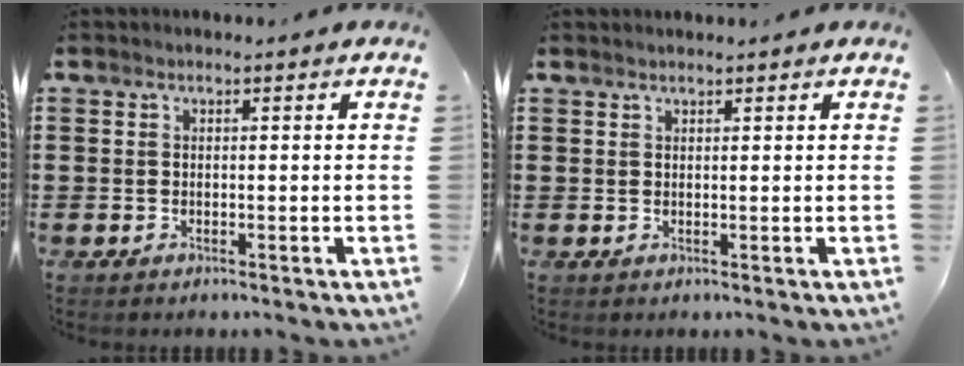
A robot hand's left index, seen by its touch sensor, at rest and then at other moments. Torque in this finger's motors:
{"motor_torque": [2.14, 0.00, -0.09, -0.04]}